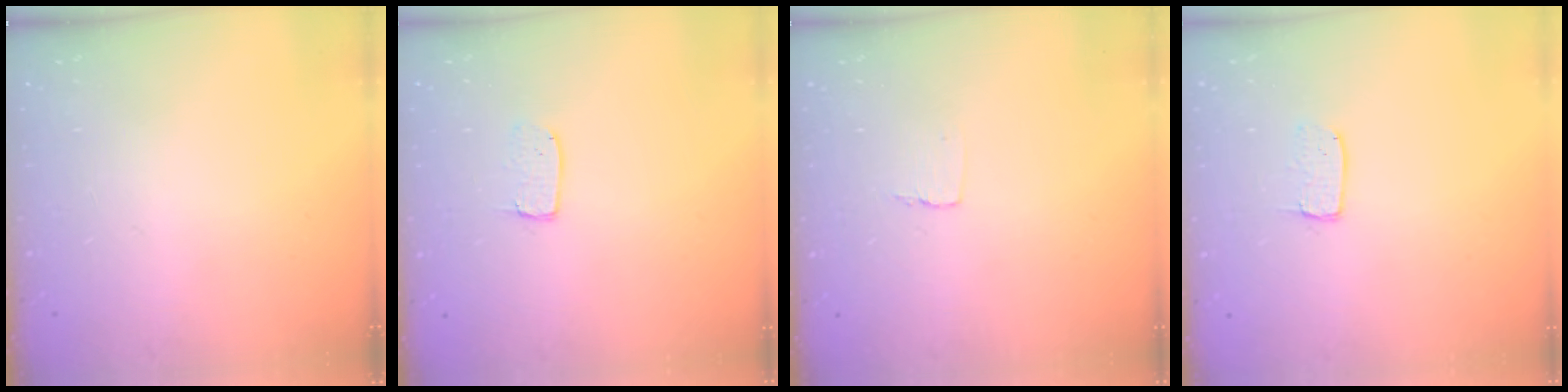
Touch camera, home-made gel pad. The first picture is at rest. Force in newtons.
{"total": 3.9, "press": 3.9, "slide": 0.3}
{"total": 3.4, "press": 3.4, "slide": 0.3}
{"total": 3.6, "press": 3.6, "slide": 0.2}